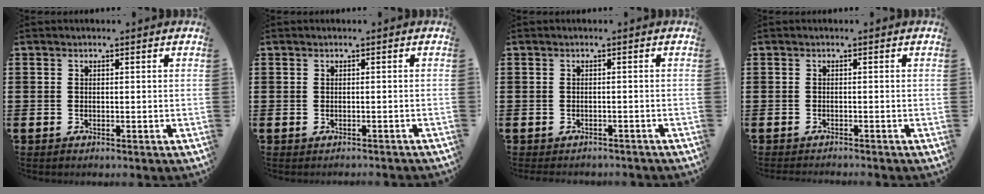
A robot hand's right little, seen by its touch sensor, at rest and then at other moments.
{"total": 0.6, "force": [-0.6, -0.1, 0.0], "torque": [0.001, -0.001, -0.013]}
{"total": 0.6, "force": [-0.6, 0.1, 0.0], "torque": [-0.003, -0.001, -0.013]}
{"total": 0.8, "force": [-0.8, -0.1, 0.1], "torque": [-0.002, -0.001, -0.017]}